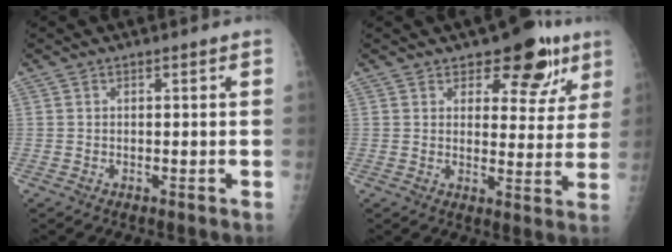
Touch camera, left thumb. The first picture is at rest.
{"total": 10.1, "force": [6.4, 5.4, 5.6], "torque": [-0.024, -0.031, 0.083]}